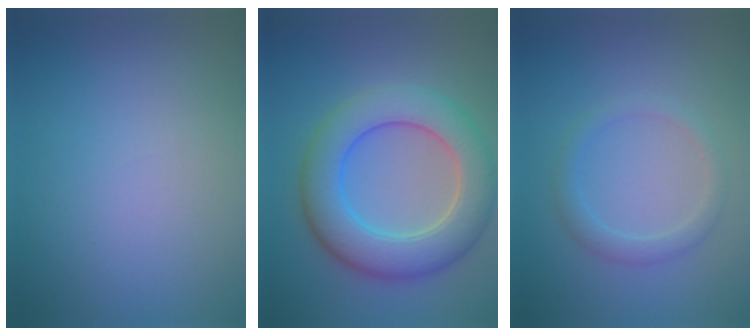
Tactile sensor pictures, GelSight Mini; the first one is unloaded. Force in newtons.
{"total": 7.7, "press": 7.7, "slide": 0.4}
{"total": 2.0, "press": 2.0, "slide": 0.2}